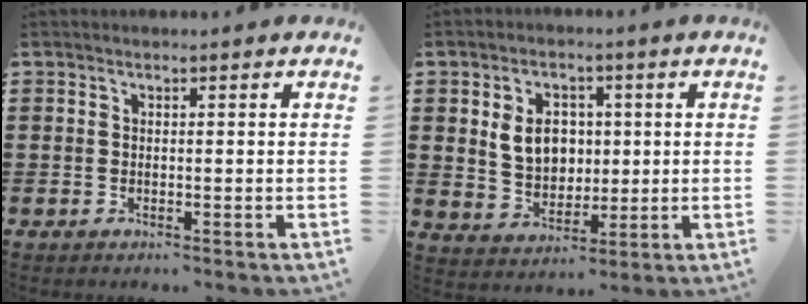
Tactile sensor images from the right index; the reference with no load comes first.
{"total": 7.0, "force": [1.1, 5.5, 4.2], "torque": [-0.082, 0.011, 0.017]}